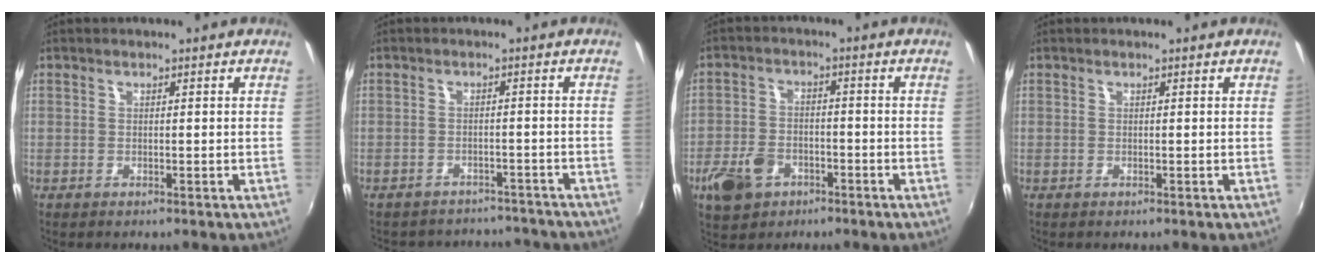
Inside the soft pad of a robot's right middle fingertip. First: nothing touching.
{"total": 11.1, "force": [-10.0, 4.4, 2.3], "torque": [-0.054, 0.017, -0.120]}
{"total": 8.3, "force": [-4.4, 5.5, 4.3], "torque": [-0.110, -0.001, -0.078]}
{"total": 0.0}